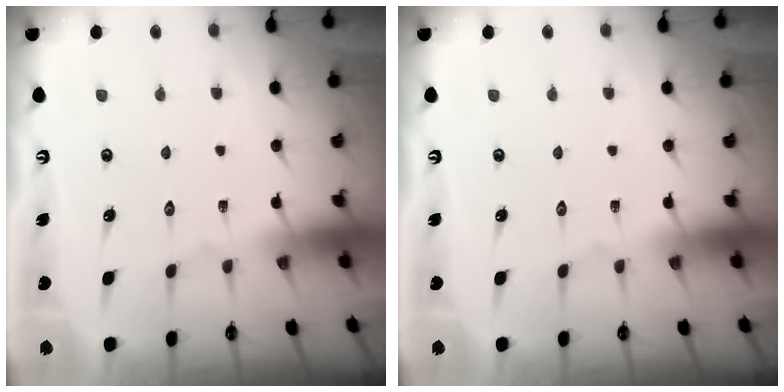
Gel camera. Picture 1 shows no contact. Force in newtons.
{"total": 0.0}